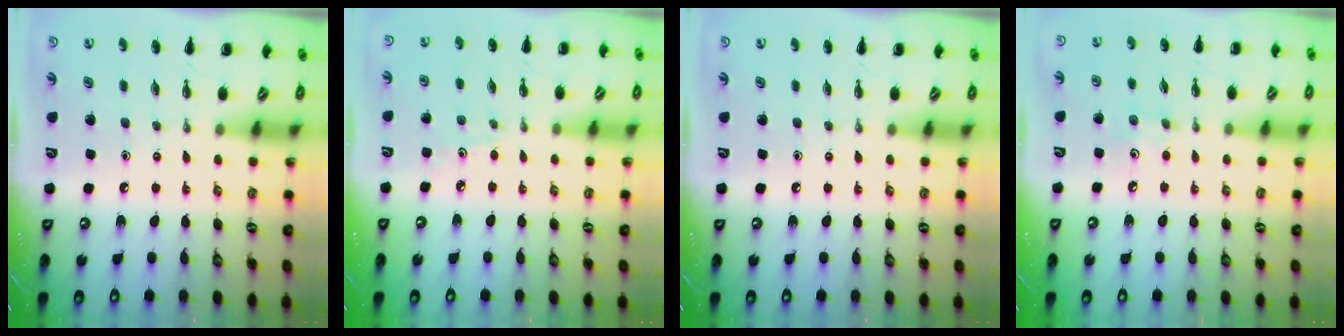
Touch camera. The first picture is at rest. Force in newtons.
{"total": 2.8, "press": 2.6, "slide": 0.9}
{"total": 0.0}
{"total": 3.7, "press": 3.6, "slide": 1.0}